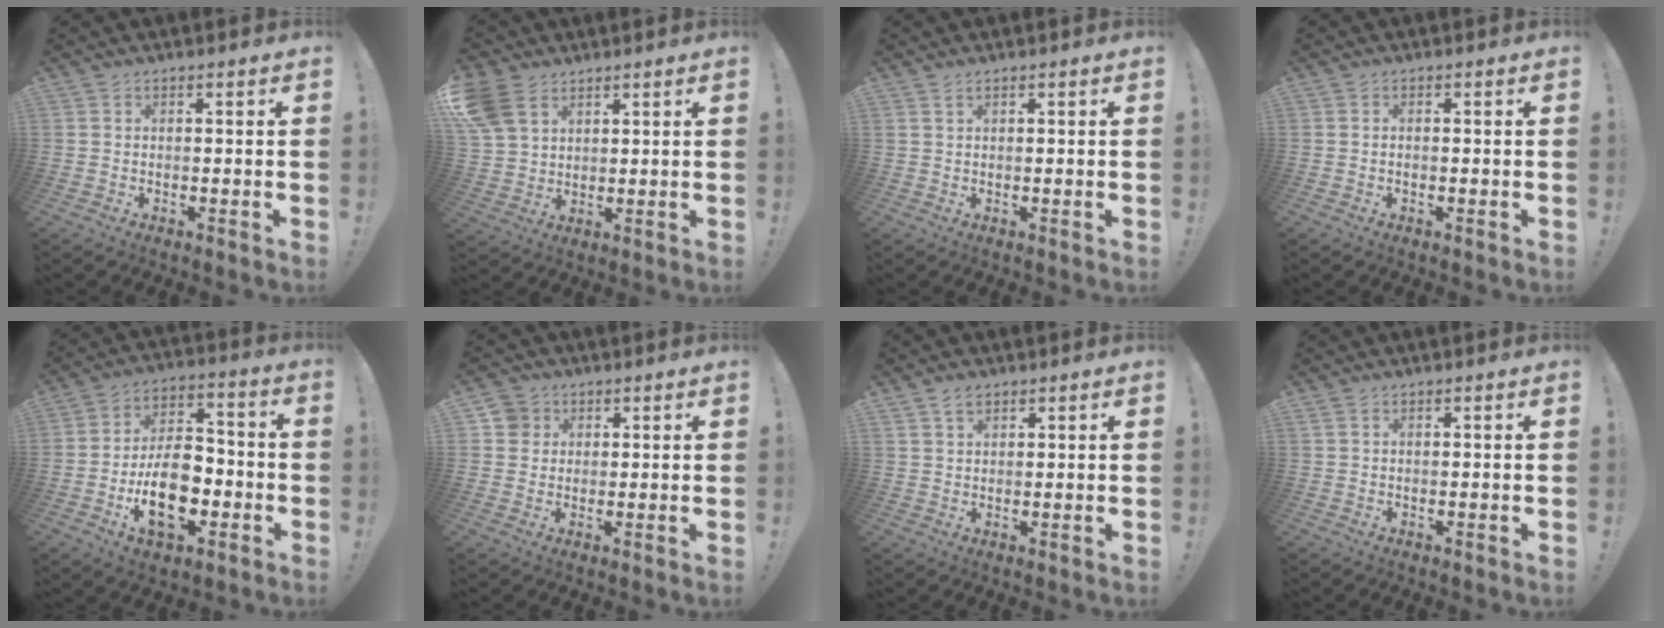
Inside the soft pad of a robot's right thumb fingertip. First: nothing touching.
{"total": 9.7, "force": [5.4, 6.4, 4.9], "torque": [-0.108, -0.015, 0.111]}
{"total": 1.2, "force": [0.8, 0.3, 0.8], "torque": [-0.025, 0.004, 0.017]}
{"total": 0.5, "force": [-0.3, 0.2, 0.4], "torque": [-0.015, 0.002, -0.004]}
{"total": 17.2, "force": [-5.5, 9.8, 13.0], "torque": [-0.230, 0.030, -0.091]}
{"total": 4.4, "force": [1.7, 4.0, 0.8], "torque": [-0.006, -0.005, 0.031]}
{"total": 2.7, "force": [2.0, 1.4, 1.2], "torque": [-0.015, -0.008, 0.034]}
{"total": 0.6, "force": [0.4, 0.3, 0.4], "torque": [-0.010, 0.002, 0.008]}